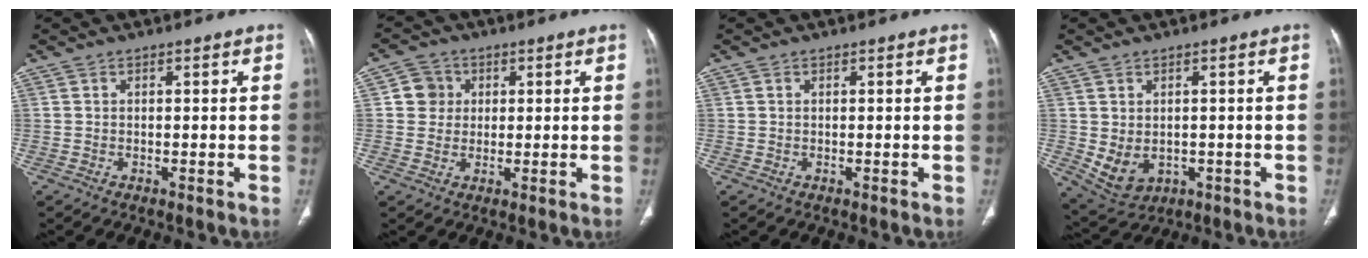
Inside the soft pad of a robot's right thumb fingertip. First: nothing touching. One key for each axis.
{"total": 4.8, "fx": 1.0, "fy": 4.6, "fz": 1.0, "tx": 0.008, "ty": 0.003, "tz": 0.014}
{"total": 0.0}
{"total": 6.7, "fx": -0.9, "fy": 5.0, "fz": 4.5, "tx": -0.071, "ty": 0.001, "tz": 0.009}